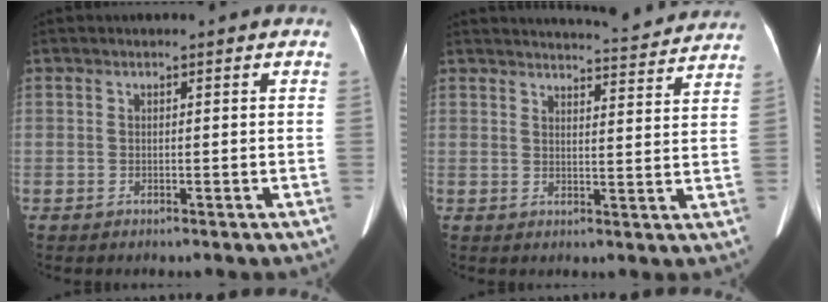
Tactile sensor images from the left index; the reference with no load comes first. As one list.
[{"total": 13.7, "force": [13.2, 0.6, 3.5], "torque": [-0.045, -0.019, 0.152]}]